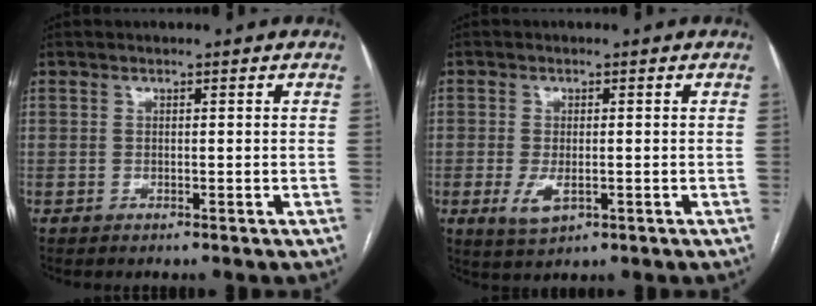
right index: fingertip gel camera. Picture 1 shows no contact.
{"total": 4.0, "force": [-1.1, 2.1, 3.2], "torque": [-0.064, -0.006, -0.012]}